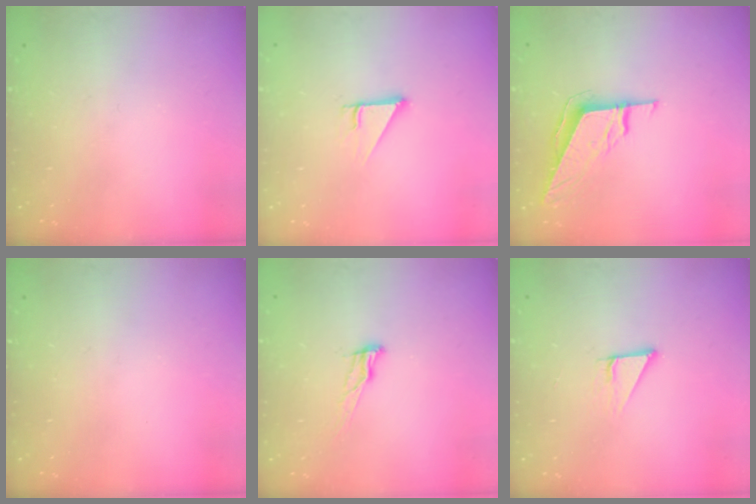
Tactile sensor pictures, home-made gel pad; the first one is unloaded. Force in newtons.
{"total": 2.5, "press": 2.5, "slide": 0.2}
{"total": 8.6, "press": 8.6, "slide": 0.2}
{"total": 0.0}
{"total": 8.6, "press": 8.2, "slide": 2.5}
{"total": 2.9, "press": 2.9, "slide": 0.2}